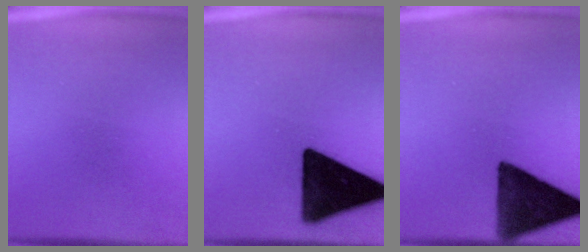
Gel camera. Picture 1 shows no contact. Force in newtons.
{"total": 19.4}
{"total": 14.2}